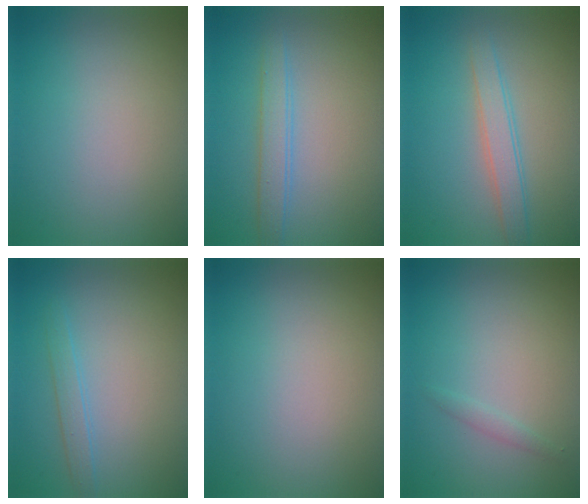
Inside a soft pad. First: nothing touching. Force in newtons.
{"total": 2.2, "press": 2.2, "slide": 0.1}
{"total": 2.6, "press": 2.6, "slide": 0.0}
{"total": 1.3, "press": 1.3, "slide": 0.1}
{"total": 0.0}
{"total": 0.8, "press": 0.8, "slide": 0.1}